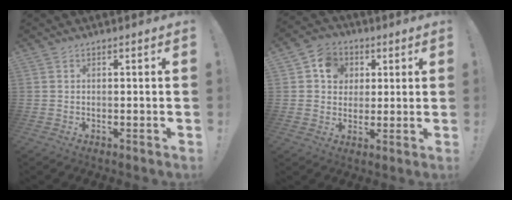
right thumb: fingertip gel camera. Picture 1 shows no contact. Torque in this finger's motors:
{"motor_torque": [0.00, 0.00, 0.13, 0.15, 0.02]}